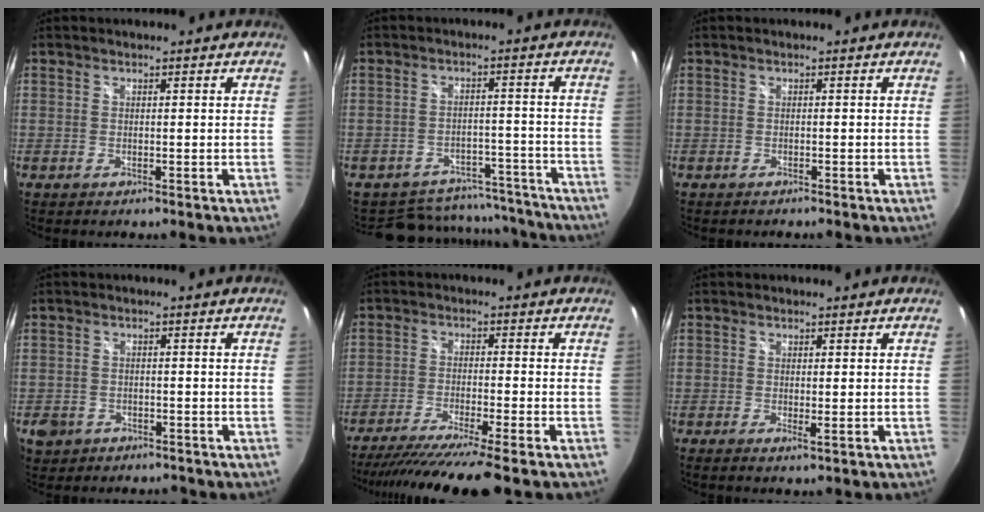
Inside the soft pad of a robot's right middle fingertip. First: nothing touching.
{"total": 14.6, "force": [-12.5, 6.8, 3.2], "torque": [-0.074, 0.029, -0.146]}
{"total": 1.0, "force": [-0.9, 0.3, 0.2], "torque": [-0.006, -0.006, -0.015]}
{"total": 4.7, "force": [-2.4, 3.9, 1.4], "torque": [-0.045, 0.001, -0.033]}
{"total": 13.9, "force": [-11.7, -1.4, 7.3], "torque": [-0.141, -0.039, -0.190]}
{"total": 1.2, "force": [-0.2, 0.1, 1.1], "torque": [-0.021, -0.005, -0.005]}